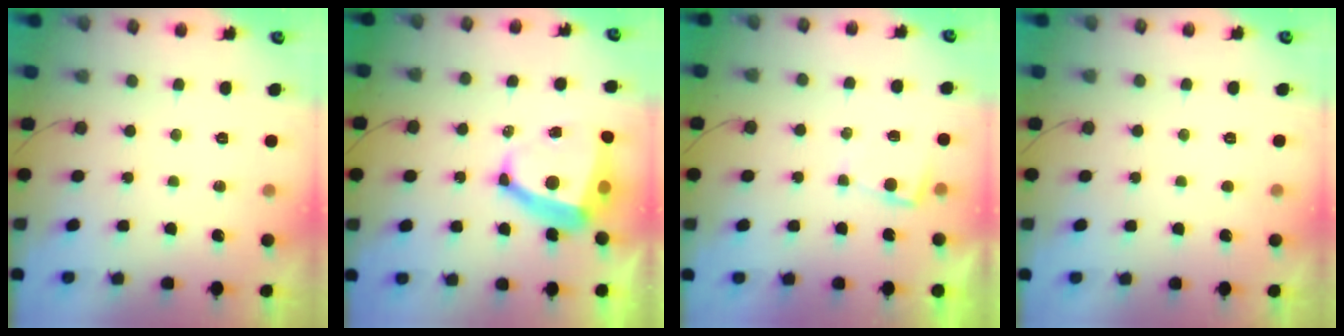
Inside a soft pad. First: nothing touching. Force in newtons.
{"total": 10.3, "press": 10.2, "slide": 1.2}
{"total": 2.0, "press": 2.0, "slide": 0.3}
{"total": 1.6, "press": 1.6, "slide": 0.2}